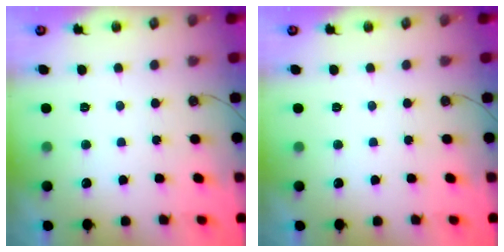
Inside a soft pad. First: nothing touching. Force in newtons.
{"total": 0.0}